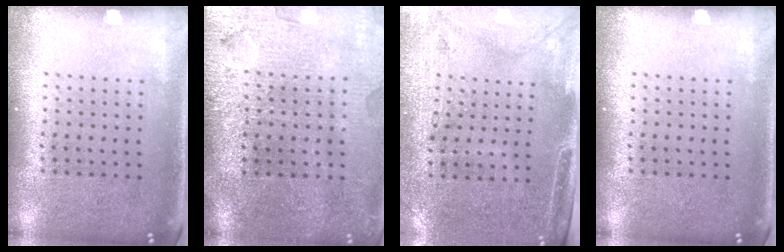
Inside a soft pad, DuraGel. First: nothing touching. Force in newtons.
{"total": 4.1, "press": 3.6, "slide": 1.9}
{"total": 3.0, "press": 2.5, "slide": 1.5}
{"total": 0.0}